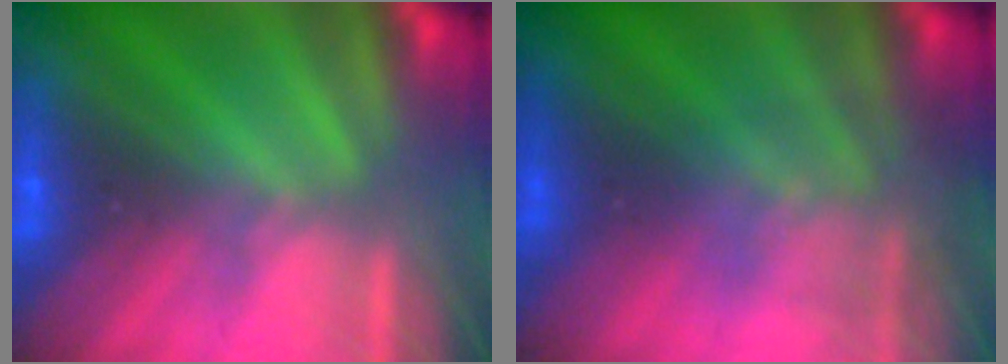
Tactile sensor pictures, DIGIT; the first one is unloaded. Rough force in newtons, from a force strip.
{"total": 1.3}